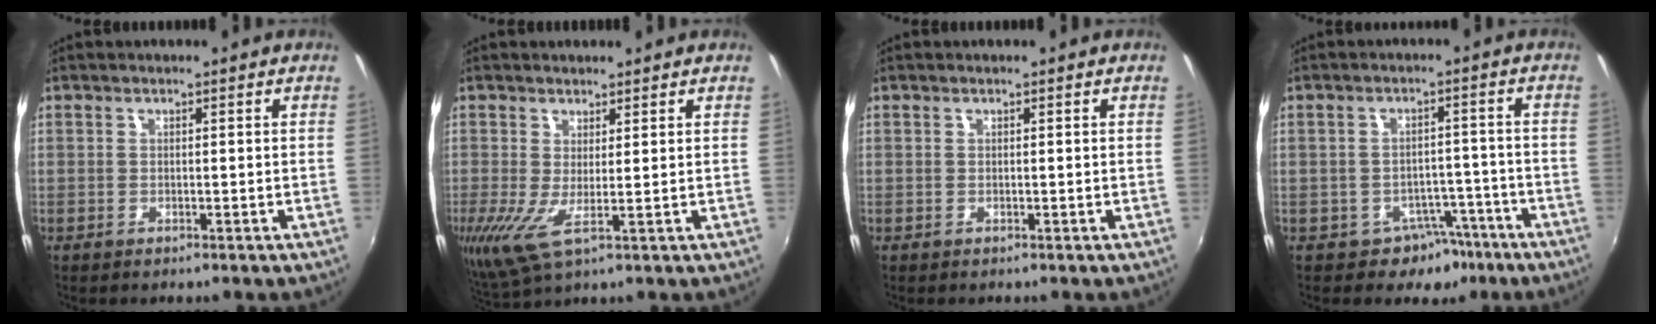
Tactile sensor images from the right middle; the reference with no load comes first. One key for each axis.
{"total": 4.9, "fx": 0.7, "fy": 0.7, "fz": 4.8, "tx": -0.095, "ty": -0.017, "tz": 0.008}
{"total": 0.0}
{"total": 6.3, "fx": -4.2, "fy": 4.5, "fz": 1.4, "tx": -0.029, "ty": 0.023, "tz": -0.044}